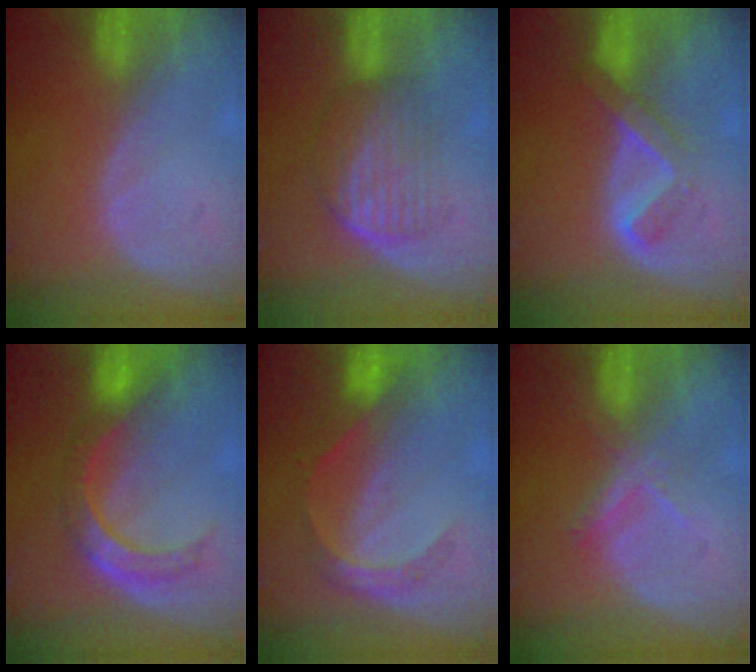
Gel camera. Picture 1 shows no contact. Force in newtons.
{"total": 7.0, "press": 5.9, "slide": 3.8}
{"total": 5.2, "press": 4.5, "slide": 2.7}
{"total": 6.9, "press": 6.7, "slide": 1.9}
{"total": 5.1, "press": 4.9, "slide": 1.4}
{"total": 3.3, "press": 3.2, "slide": 0.9}